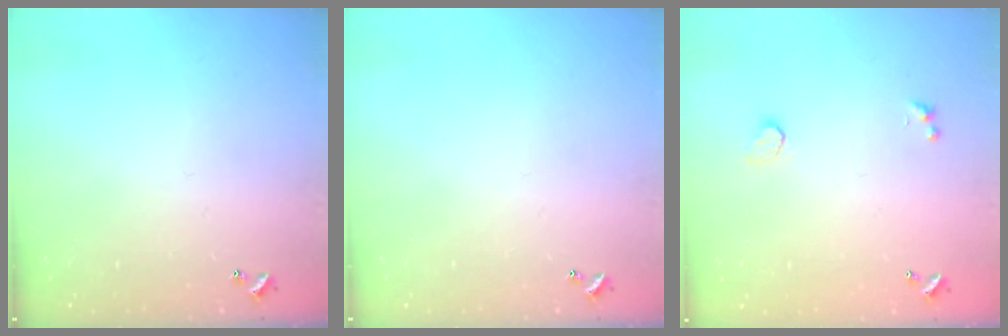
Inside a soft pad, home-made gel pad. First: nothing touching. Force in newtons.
{"total": 0.0}
{"total": 1.0, "press": 0.7, "slide": 0.7}